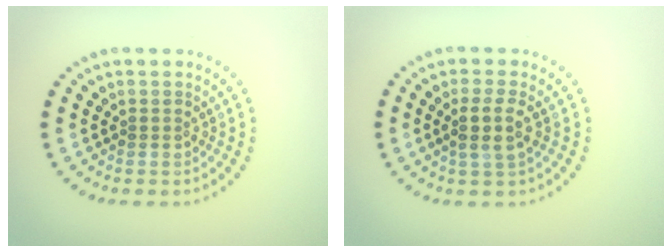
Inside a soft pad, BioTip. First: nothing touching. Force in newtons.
{"total": 2.5, "press": 2.2, "slide": 1.2}